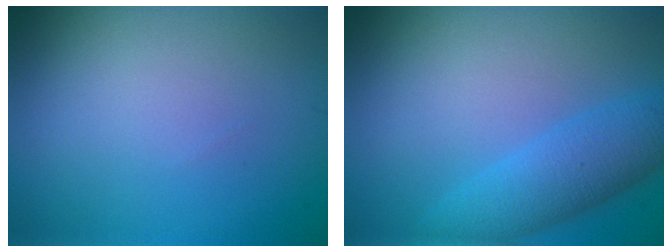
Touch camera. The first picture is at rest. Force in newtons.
{"total": 4.4, "press": 4.4, "slide": 0.1}